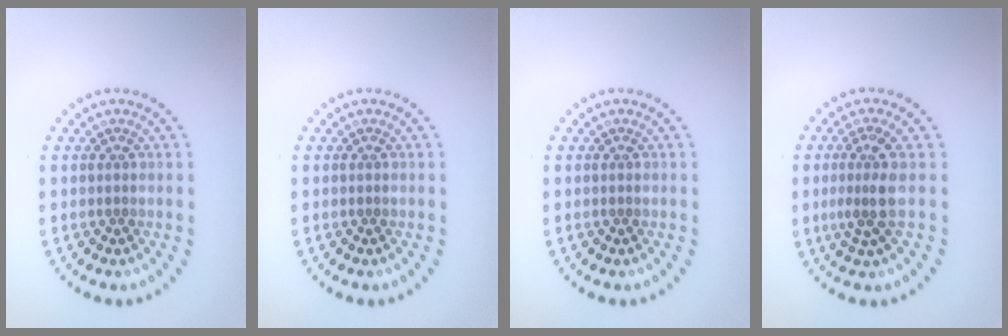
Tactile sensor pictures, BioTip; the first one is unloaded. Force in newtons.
{"total": 0.0}
{"total": 0.0}
{"total": 2.8, "press": 2.2, "slide": 1.8}